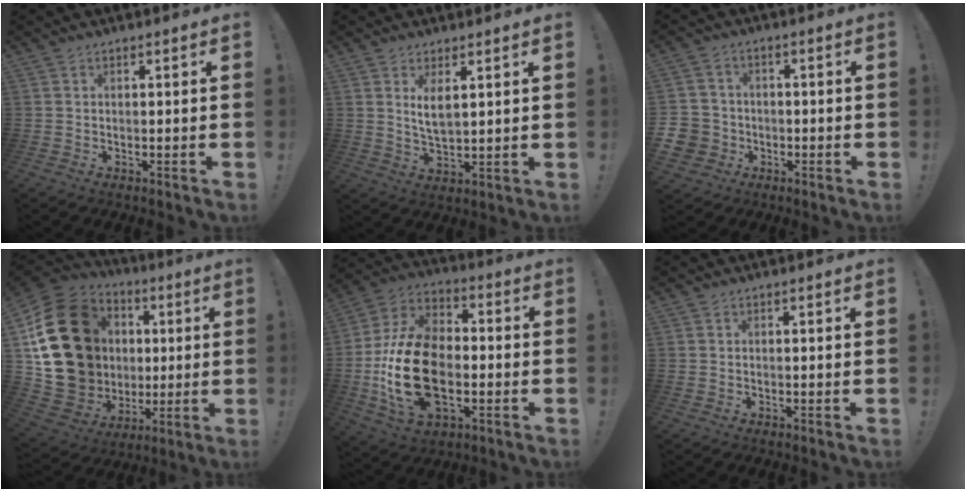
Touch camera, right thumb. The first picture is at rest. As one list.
[{"total": 5.6, "force": [2.3, 2.4, 4.5], "torque": [-0.087, -0.010, 0.037]}, {"total": 7.0, "force": [-2.3, 6.4, 1.7], "torque": [-0.046, 0.017, -0.041]}, {"total": 27.2, "force": [4.6, 22.1, 15.0], "torque": [-0.274, -0.010, 0.140]}, {"total": 23.6, "force": [-5.2, 15.0, 17.5], "torque": [-0.339, 0.032, -0.077]}, {"total": 0.0}]